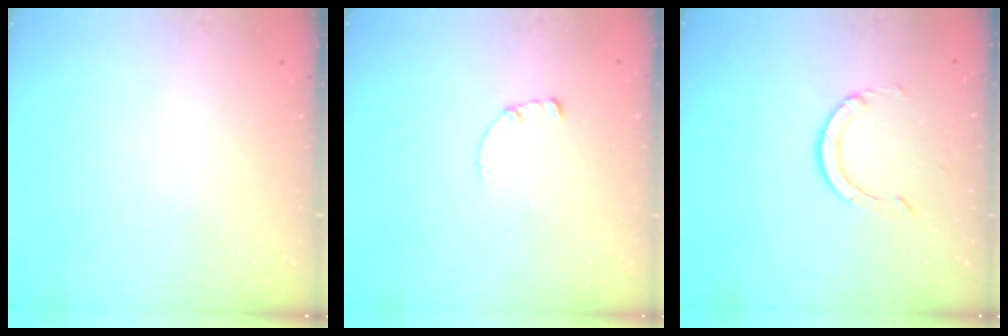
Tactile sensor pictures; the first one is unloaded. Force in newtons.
{"total": 0.7, "press": 0.7, "slide": 0.2}
{"total": 2.8, "press": 2.8, "slide": 0.2}